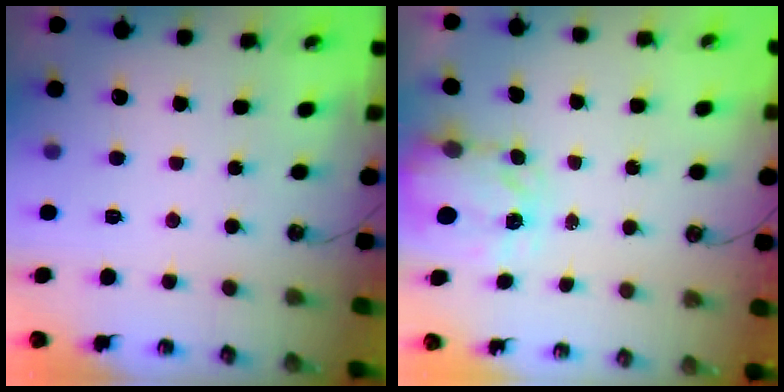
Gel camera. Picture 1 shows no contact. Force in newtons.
{"total": 3.4, "press": 3.4, "slide": 0.5}